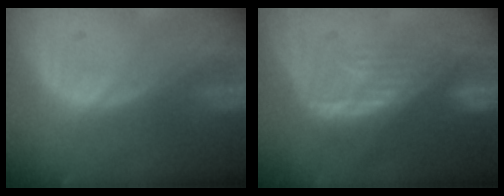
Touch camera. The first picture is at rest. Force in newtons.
{"total": 8.1, "press": 7.3, "slide": 3.4}